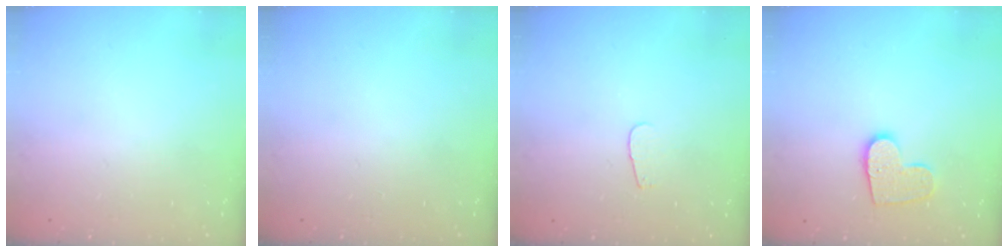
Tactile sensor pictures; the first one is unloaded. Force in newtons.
{"total": 0.0}
{"total": 2.8, "press": 2.8, "slide": 0.2}
{"total": 10.9, "press": 10.9, "slide": 0.5}